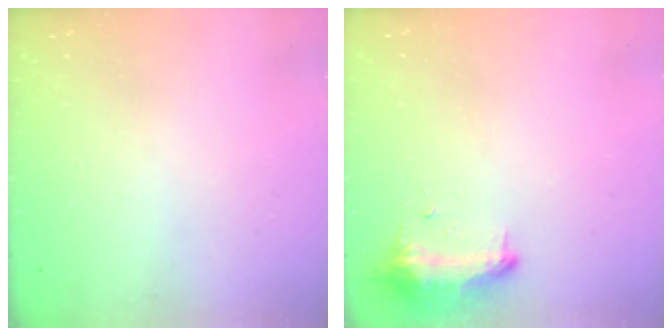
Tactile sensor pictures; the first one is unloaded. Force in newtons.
{"total": 9.5, "press": 9.5, "slide": 0.6}